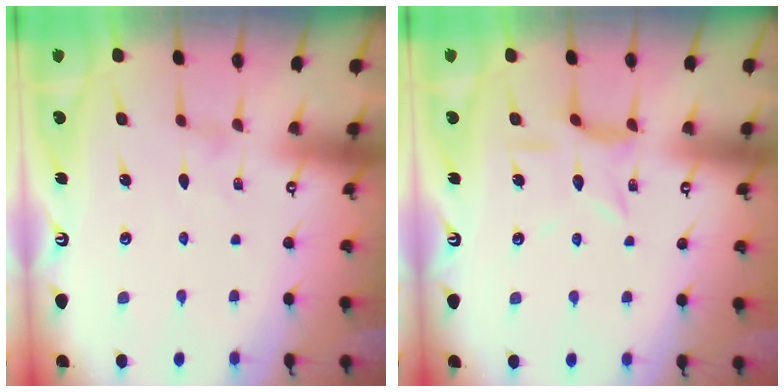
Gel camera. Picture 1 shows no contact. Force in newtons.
{"total": 6.3, "press": 6.3, "slide": 0.6}